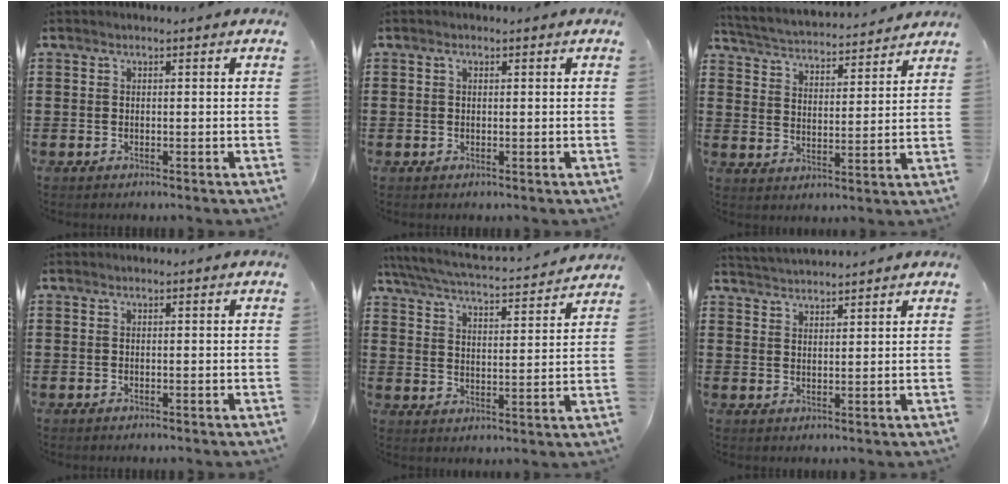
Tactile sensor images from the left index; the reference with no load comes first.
{"total": 0.8, "force": [0.3, 0.5, 0.5], "torque": [-0.012, 0.005, 0.005]}
{"total": 3.5, "force": [3.5, 0.0, 0.2], "torque": [-0.028, -0.029, 0.053]}
{"total": 0.0}
{"total": 4.8, "force": [4.5, -0.1, 1.8], "torque": [-0.058, -0.034, 0.070]}
{"total": 2.5, "force": [2.5, -0.3, -0.4], "torque": [-0.001, -0.008, 0.048]}